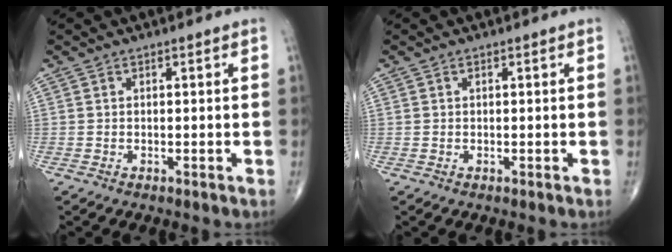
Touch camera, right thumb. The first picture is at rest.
{"total": 0.0}